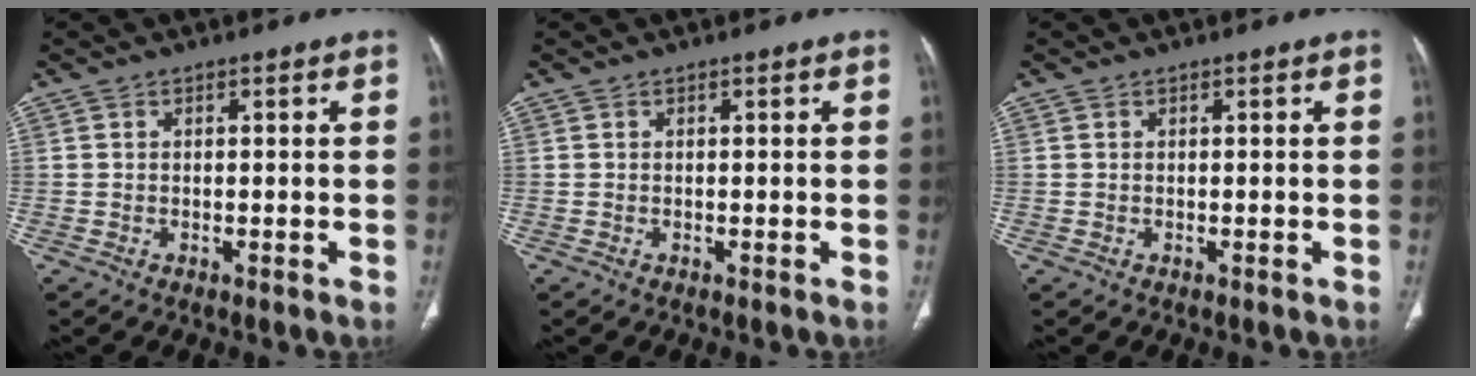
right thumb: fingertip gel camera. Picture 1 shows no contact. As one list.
[{"total": 0.0}, {"total": 0.0}]